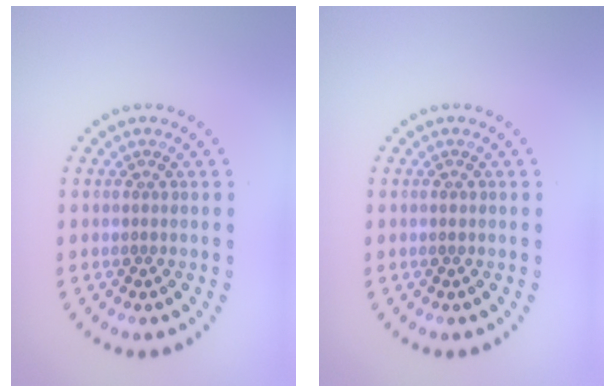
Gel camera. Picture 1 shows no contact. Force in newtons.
{"total": 0.6, "press": 0.6, "slide": 0.1}